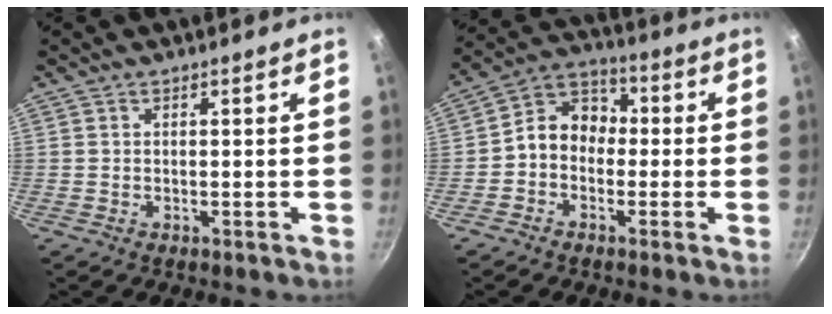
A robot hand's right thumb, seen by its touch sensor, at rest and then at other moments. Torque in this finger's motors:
{"motor_torque": [1.20, 1.07, 0.81, -0.58, 0.02]}